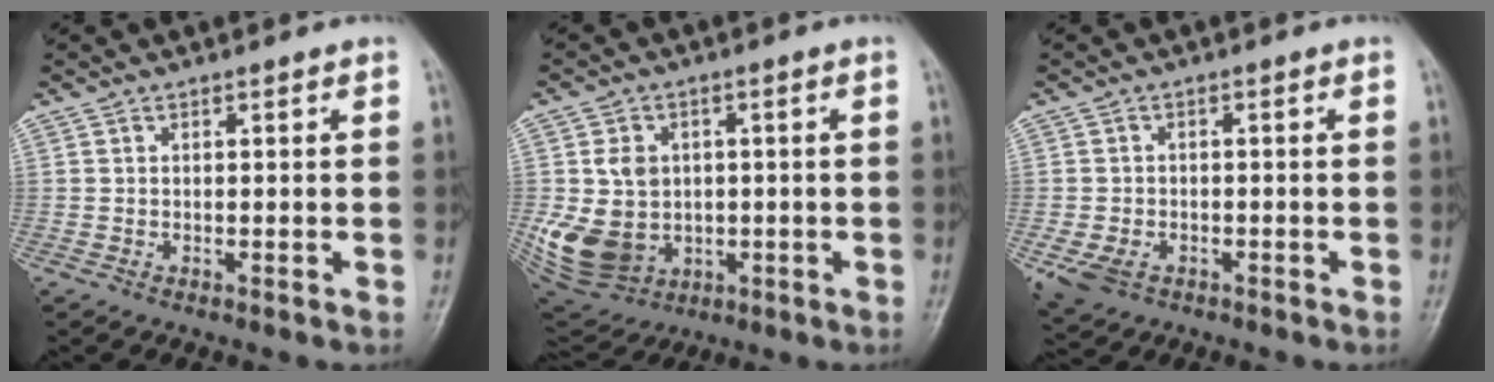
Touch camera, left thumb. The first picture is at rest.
{"total": 13.5, "force": [-0.4, 11.2, 7.5], "torque": [-0.132, -0.001, 0.020]}
{"total": 5.9, "force": [-2.5, 4.2, 3.3], "torque": [-0.071, 0.003, -0.038]}